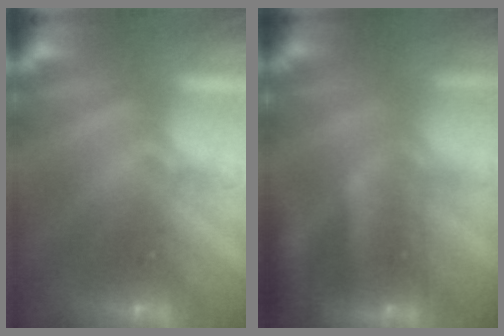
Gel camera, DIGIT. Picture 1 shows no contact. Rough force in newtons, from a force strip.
{"total": 7.4}